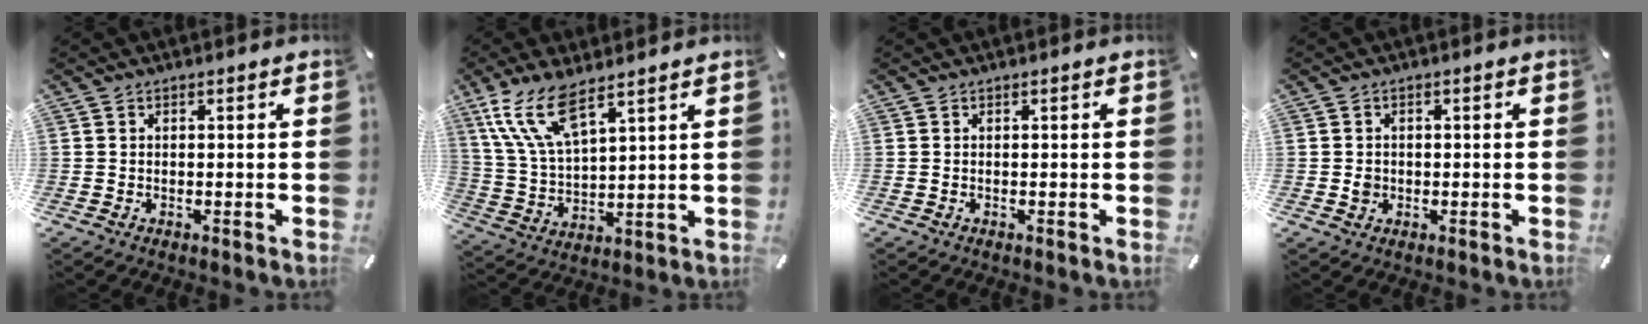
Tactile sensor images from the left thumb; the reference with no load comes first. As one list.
[{"total": 12.8, "force": [8.5, 4.2, 8.6], "torque": [-0.205, -0.029, 0.153]}, {"total": 0.0}, {"total": 2.0, "force": [-0.2, 1.8, 0.7], "torque": [-0.008, 0.002, -0.008]}]